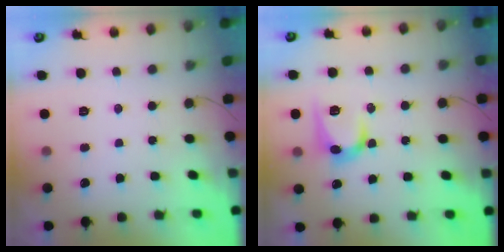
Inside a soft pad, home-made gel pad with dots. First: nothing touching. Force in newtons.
{"total": 10.1, "press": 10.0, "slide": 0.7}